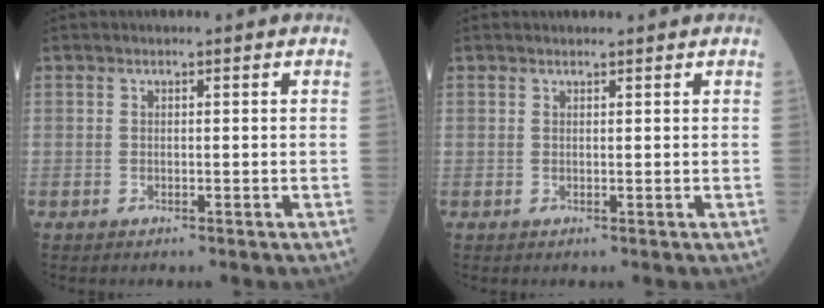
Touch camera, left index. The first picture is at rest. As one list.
[{"total": 1.9, "force": [1.9, 0.2, 0.3], "torque": [-0.005, 0.011, 0.026]}]